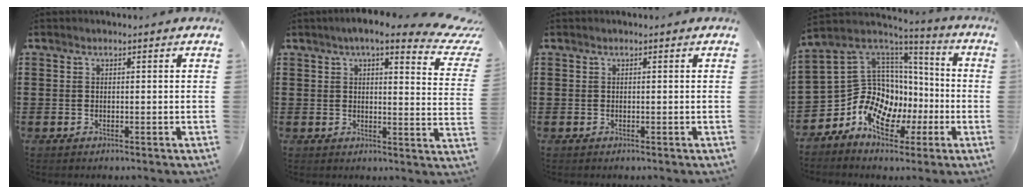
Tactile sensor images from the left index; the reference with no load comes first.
{"total": 6.5, "force": [5.1, 1.4, 3.8], "torque": [-0.077, -0.016, 0.085]}
{"total": 0.0}
{"total": 12.6, "force": [-5.5, 10.3, 4.9], "torque": [-0.118, -0.012, -0.099]}